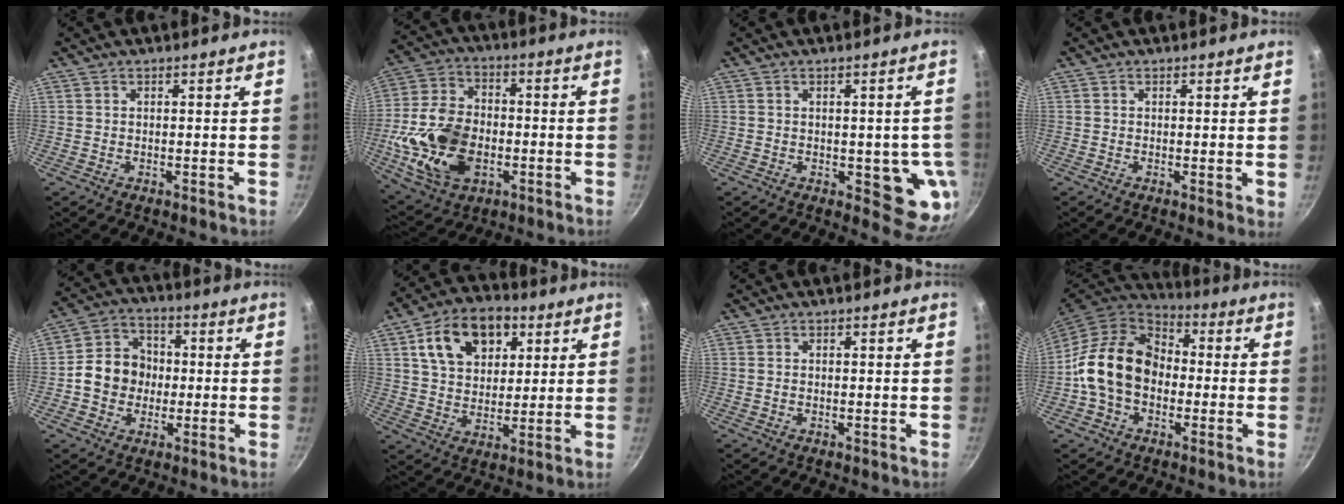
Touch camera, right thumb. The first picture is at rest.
{"total": 18.2, "force": [-3.9, 12.2, 13.0], "torque": [-0.244, 0.020, -0.066]}
{"total": 8.7, "force": [-1.2, 4.3, 7.5], "torque": [-0.051, -0.011, -0.012]}
{"total": 1.0, "force": [0.4, 0.3, 0.9], "torque": [-0.011, -0.004, 0.004]}
{"total": 10.6, "force": [-0.9, 9.2, 5.2], "torque": [-0.056, 0.023, -0.034]}
{"total": 15.0, "force": [5.6, 10.3, 9.3], "torque": [-0.124, -0.001, 0.088]}
{"total": 0.7, "force": [-0.1, 0.6, 0.3], "torque": [-0.005, 0.002, -0.002]}
{"total": 16.2, "force": [-1.4, 12.2, 10.6], "torque": [-0.153, 0.038, -0.040]}